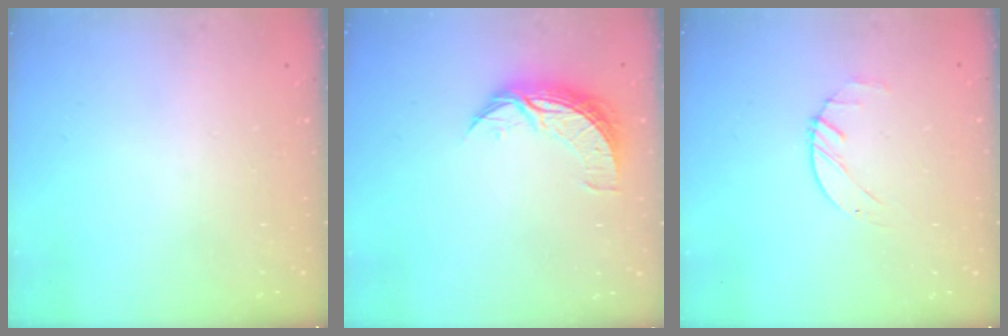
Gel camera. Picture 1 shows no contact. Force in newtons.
{"total": 8.8, "press": 8.8, "slide": 0.5}
{"total": 1.4, "press": 1.4, "slide": 0.2}